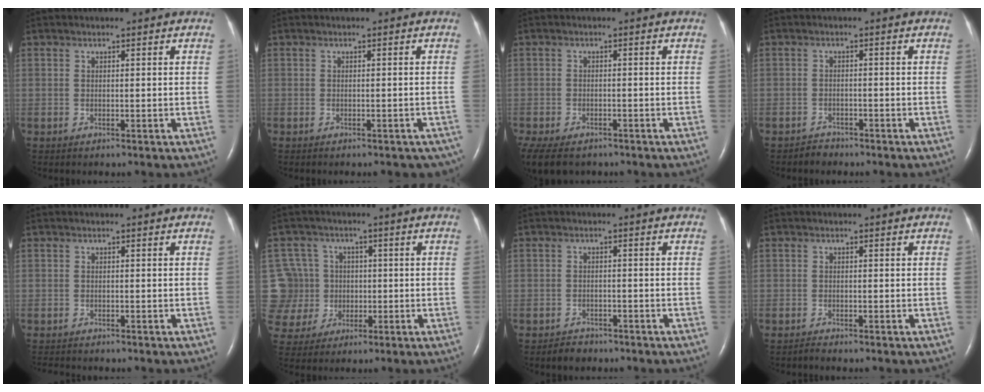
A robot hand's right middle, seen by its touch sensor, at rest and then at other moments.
{"total": 6.8, "force": [-5.7, 2.6, 2.6], "torque": [-0.020, 0.001, -0.053]}
{"total": 11.8, "force": [-8.0, 6.5, 5.6], "torque": [-0.151, -0.025, -0.109]}
{"total": 1.5, "force": [-1.4, 0.5, -0.4], "torque": [0.000, -0.002, -0.024]}
{"total": 2.2, "force": [-2.1, 0.3, 0.5], "torque": [-0.008, -0.007, -0.030]}
{"total": 8.0, "force": [-0.2, 7.9, 1.4], "torque": [-0.044, 0.019, 0.013]}
{"total": 2.1, "force": [-1.8, 1.0, 0.2], "torque": [-0.017, -0.001, -0.028]}
{"total": 0.7, "force": [-0.6, -0.2, 0.0], "torque": [-0.007, -0.006, -0.012]}